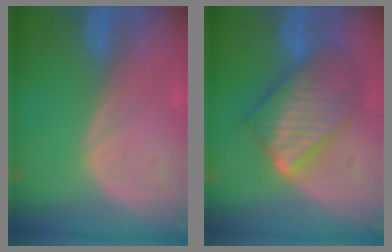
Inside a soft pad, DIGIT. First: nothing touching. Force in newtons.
{"total": 10.2, "press": 10.2, "slide": 0.8}